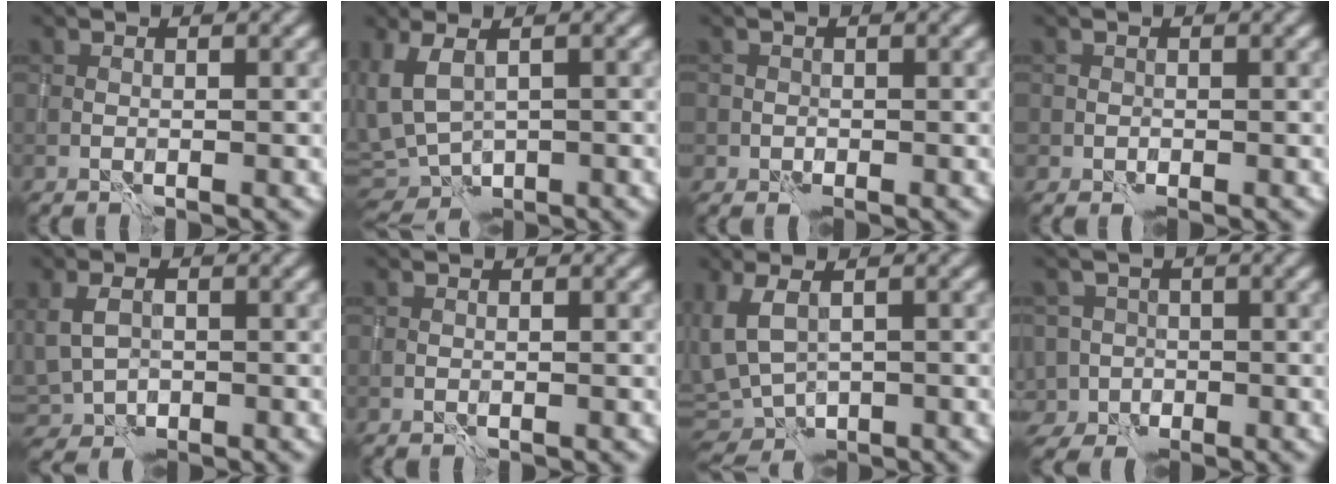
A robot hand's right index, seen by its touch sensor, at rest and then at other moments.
{"total": 4.2, "force": [-1.0, 2.7, 3.0], "torque": [-0.063, -0.012, -0.008]}
{"total": 1.0, "force": [-0.5, 0.9, -0.1], "torque": [0.009, -0.001, -0.012]}
{"total": 0.7, "force": [-0.2, 0.6, -0.1], "torque": [0.008, 0.000, -0.006]}
{"total": 4.5, "force": [-0.1, 3.6, 2.7], "torque": [-0.059, -0.006, 0.015]}
{"total": 0.0}
{"total": 4.7, "force": [-1.0, 3.1, 3.3], "torque": [-0.068, -0.015, -0.003]}
{"total": 6.0, "force": [-2.9, 5.1, 1.0], "torque": [-0.007, -0.011, -0.069]}